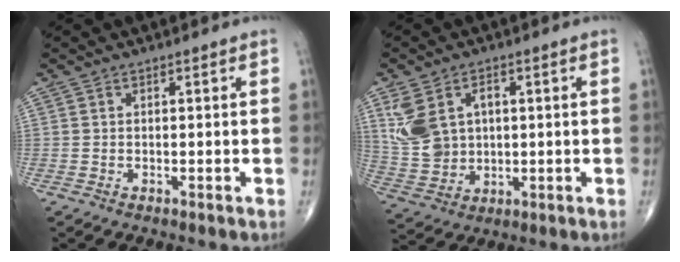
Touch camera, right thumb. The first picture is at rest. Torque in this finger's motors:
{"motor_torque": [0.04, 0.29, 0.72, 0.55, 0.03]}